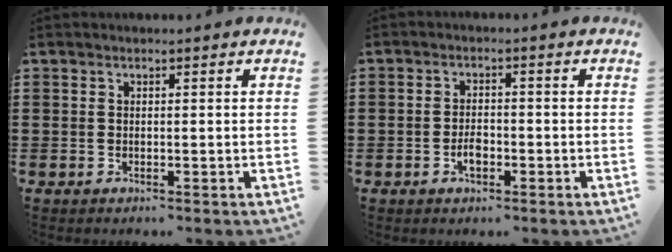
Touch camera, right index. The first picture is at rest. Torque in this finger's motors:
{"motor_torque": [2.14, 0.00, 0.51, 0.05]}